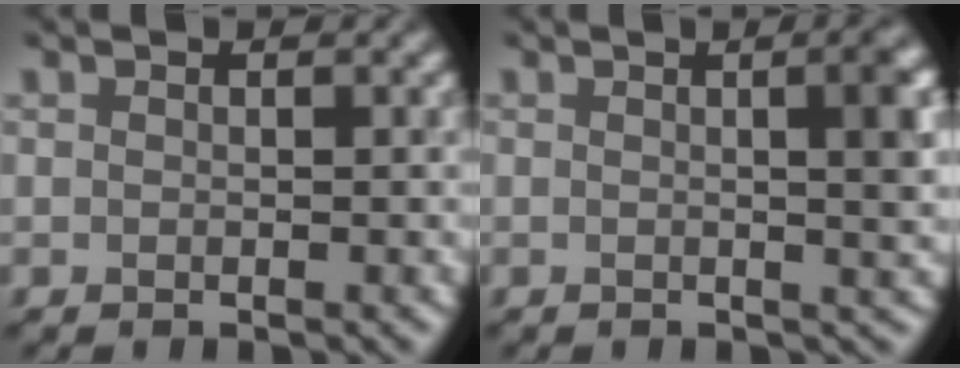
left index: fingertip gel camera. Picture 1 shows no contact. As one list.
[{"total": 4.8, "force": [0.5, 1.4, 4.6], "torque": [-0.042, 0.010, 0.002]}]